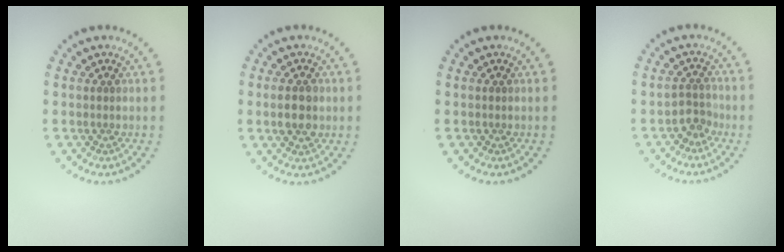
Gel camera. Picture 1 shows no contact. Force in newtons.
{"total": 2.9, "press": 2.9, "slide": 0.2}
{"total": 0.0}
{"total": 1.8, "press": 1.2, "slide": 1.3}